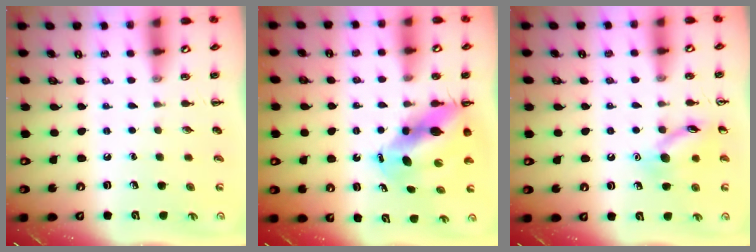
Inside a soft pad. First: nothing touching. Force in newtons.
{"total": 10.4, "press": 10.0, "slide": 2.9}
{"total": 11.3, "press": 11.3, "slide": 0.7}